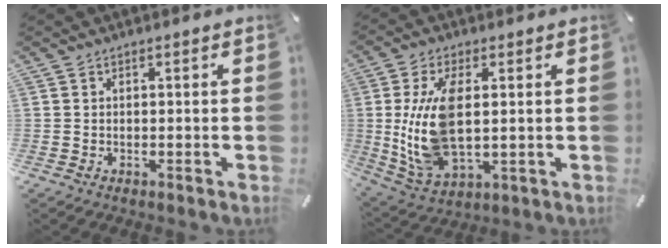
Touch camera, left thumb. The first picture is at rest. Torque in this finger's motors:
{"motor_torque": [0.58, 0.82, 2.08, -0.10, 0.34]}